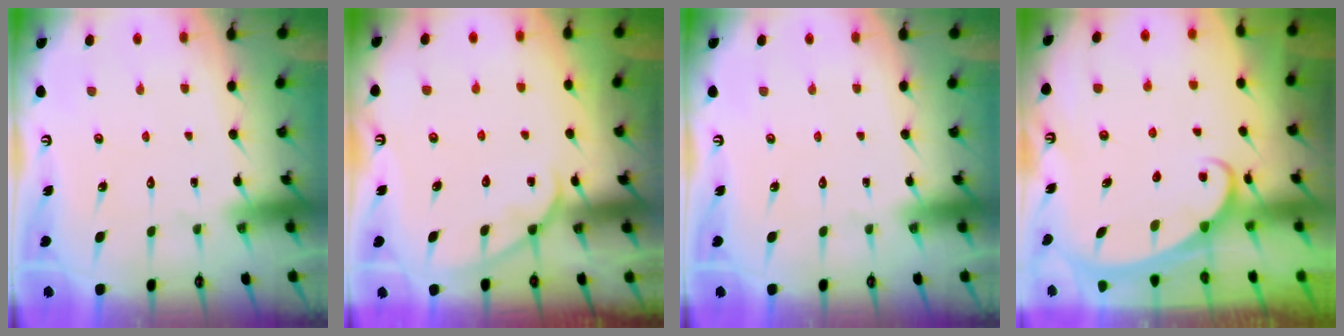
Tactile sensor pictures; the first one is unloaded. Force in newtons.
{"total": 3.0, "press": 3.0, "slide": 0.2}
{"total": 0.0}
{"total": 2.4, "press": 2.4, "slide": 0.3}